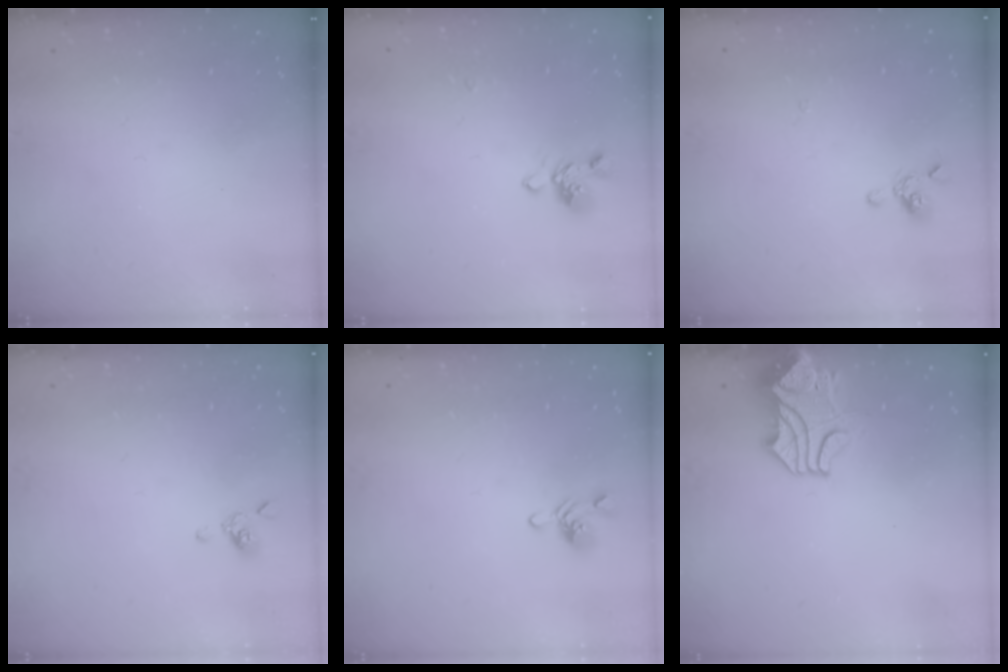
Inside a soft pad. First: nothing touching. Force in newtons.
{"total": 2.0, "press": 1.8, "slide": 0.8}
{"total": 1.5, "press": 1.3, "slide": 0.7}
{"total": 2.3, "press": 2.2, "slide": 0.5}
{"total": 1.9, "press": 1.8, "slide": 0.7}
{"total": 2.1, "press": 1.9, "slide": 1.0}